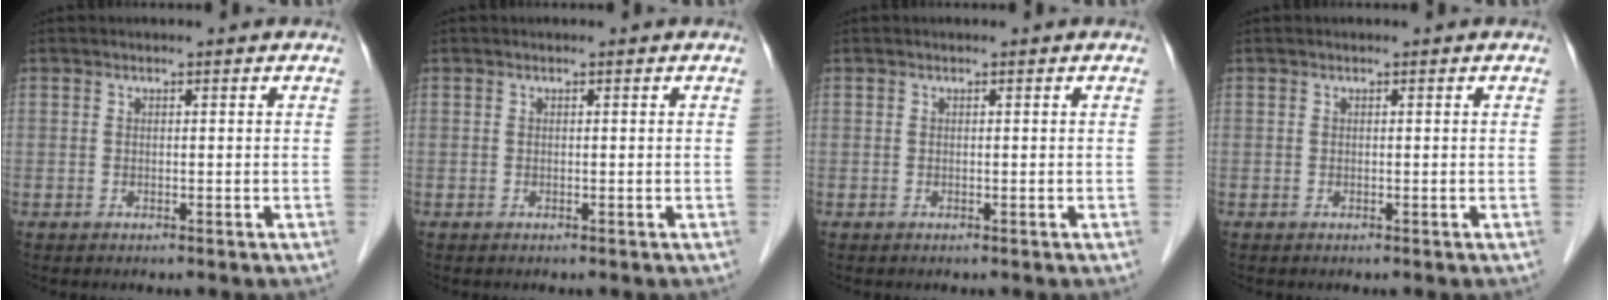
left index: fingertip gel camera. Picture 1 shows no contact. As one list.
[{"total": 0.0}, {"total": 0.0}, {"total": 0.0}]